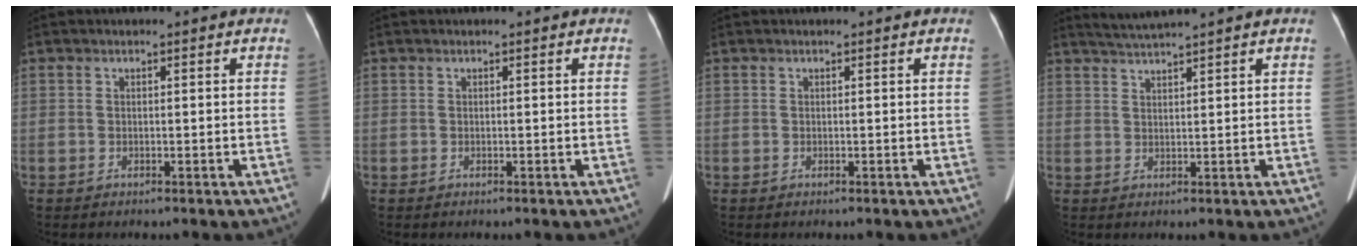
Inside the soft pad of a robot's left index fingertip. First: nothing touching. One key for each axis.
{"total": 0.0}
{"total": 0.0}
{"total": 3.4, "fx": 3.1, "fy": -1.2, "fz": 0.8, "tx": -0.019, "ty": 0.008, "tz": 0.063}